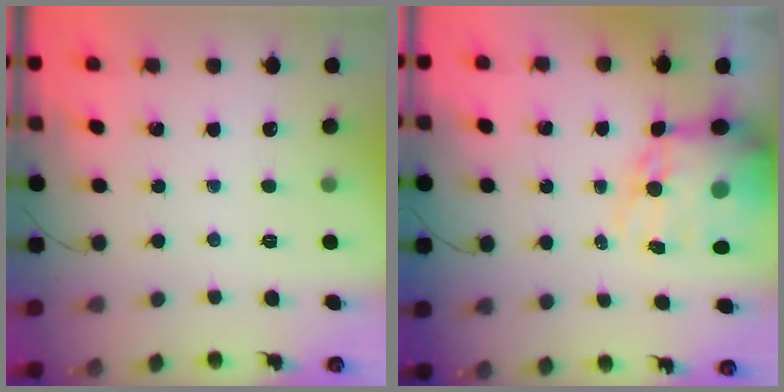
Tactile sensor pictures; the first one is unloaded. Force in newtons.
{"total": 15.8, "press": 15.4, "slide": 3.5}